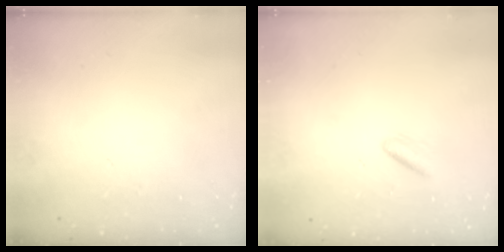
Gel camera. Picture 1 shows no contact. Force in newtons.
{"total": 2.7, "press": 2.5, "slide": 1.0}